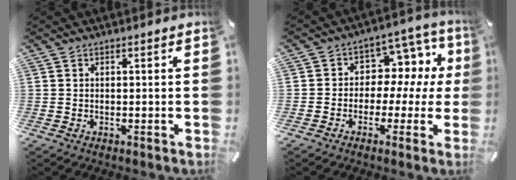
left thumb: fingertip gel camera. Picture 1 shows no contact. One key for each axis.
{"total": 9.8, "fx": 0.9, "fy": 8.2, "fz": 5.3, "tx": -0.072, "ty": -0.006, "tz": 0.019}